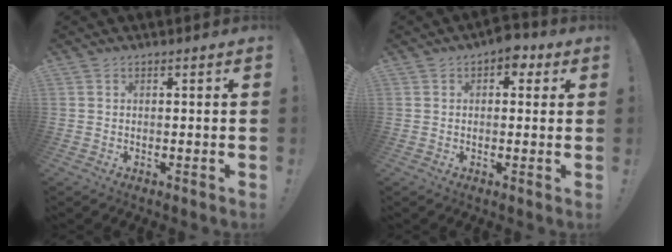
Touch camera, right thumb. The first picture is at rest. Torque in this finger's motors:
{"motor_torque": [0.01, 0.09, 0.05, 0.05, 0.04]}